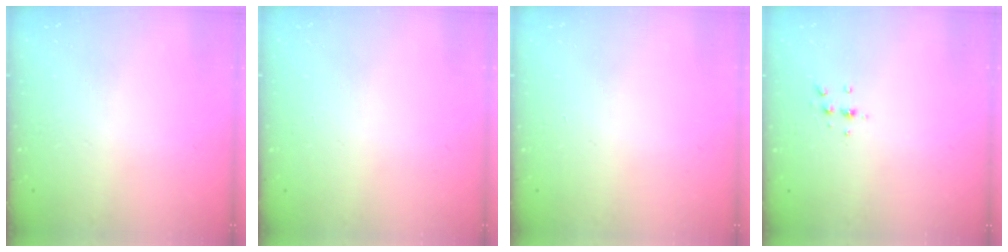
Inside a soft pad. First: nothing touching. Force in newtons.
{"total": 0.0}
{"total": 0.0}
{"total": 6.1, "press": 6.1, "slide": 0.7}